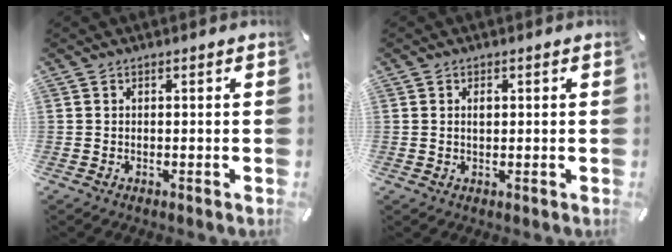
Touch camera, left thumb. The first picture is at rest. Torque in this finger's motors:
{"motor_torque": [0.25, 0.06, 0.03, 0.06, 0.05]}